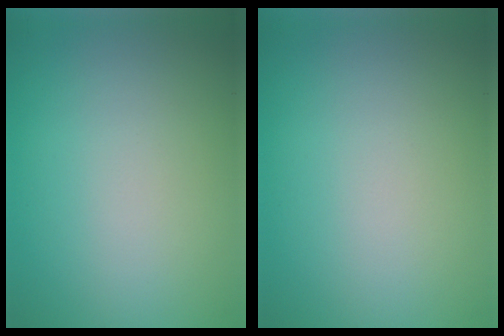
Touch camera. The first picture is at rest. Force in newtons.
{"total": 0.0}